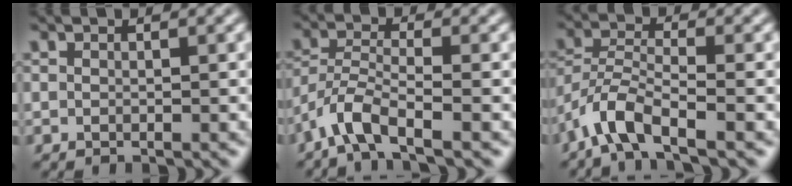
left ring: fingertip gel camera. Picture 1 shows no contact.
{"total": 4.2, "force": [-2.9, 0.9, 2.9], "torque": [-0.059, 0.002, -0.068]}
{"total": 4.9, "force": [-3.3, 1.3, 3.3], "torque": [-0.064, 0.001, -0.074]}